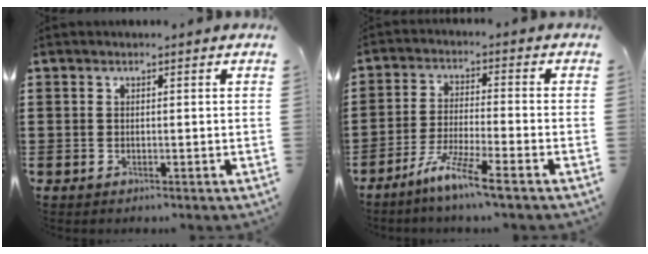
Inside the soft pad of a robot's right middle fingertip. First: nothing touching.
{"total": 6.7, "force": [-5.3, -0.3, 4.1], "torque": [-0.085, -0.013, -0.099]}